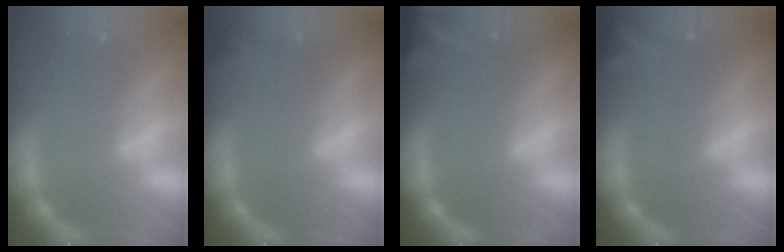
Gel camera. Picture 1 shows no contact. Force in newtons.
{"total": 1.4}
{"total": 8.9}
{"total": 4.5}